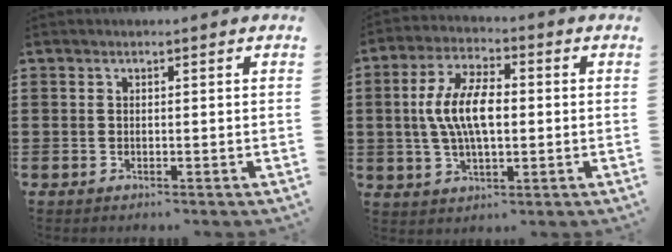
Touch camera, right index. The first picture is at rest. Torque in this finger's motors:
{"motor_torque": [1.35, 0.17, 1.04, 0.21]}